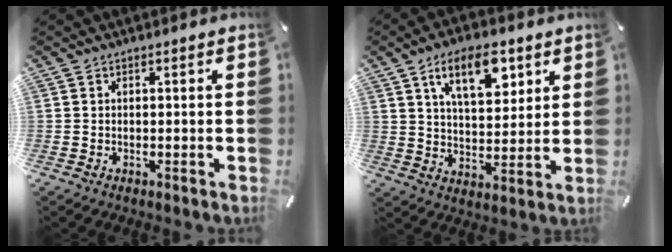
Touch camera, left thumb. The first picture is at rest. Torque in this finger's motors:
{"motor_torque": [1.39, 1.68, 1.82, -0.90, 0.50]}